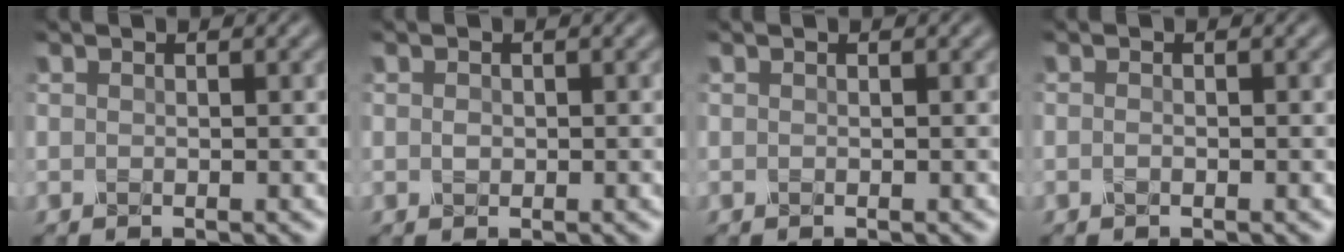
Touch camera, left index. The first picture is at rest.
{"total": 0.7, "force": [0.0, 0.6, 0.4], "torque": [-0.008, -0.003, 0.000]}
{"total": 0.0}
{"total": 0.5, "force": [-0.3, 0.2, 0.4], "torque": [-0.009, -0.001, -0.006]}